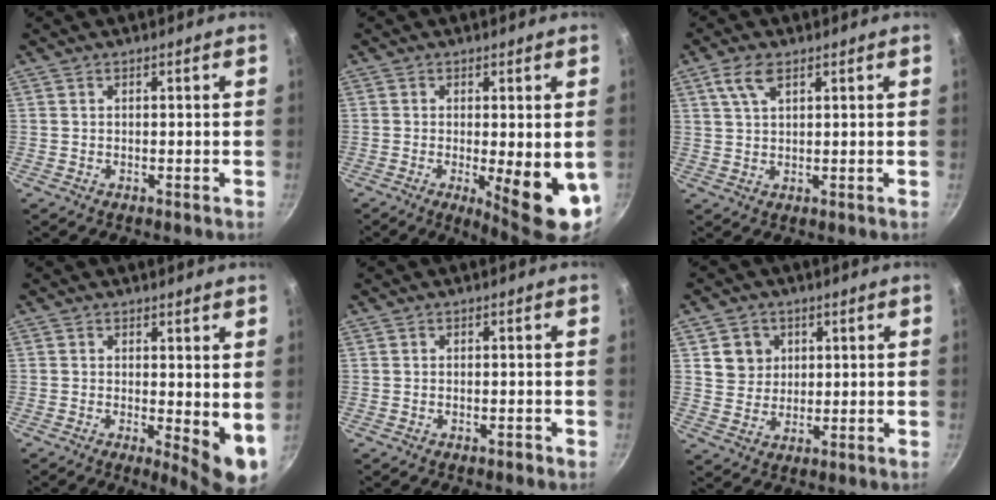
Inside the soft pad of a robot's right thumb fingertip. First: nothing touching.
{"total": 11.1, "force": [-2.3, 2.9, 10.4], "torque": [-0.124, -0.012, -0.019]}
{"total": 4.7, "force": [2.5, 2.0, 3.4], "torque": [-0.066, -0.004, 0.050]}
{"total": 7.2, "force": [-0.1, 2.5, 6.8], "torque": [-0.080, -0.015, 0.002]}
{"total": 0.9, "force": [-0.7, 0.3, 0.5], "torque": [-0.007, 0.008, -0.007]}
{"total": 5.8, "force": [1.9, 5.3, 1.6], "torque": [0.003, 0.000, 0.036]}